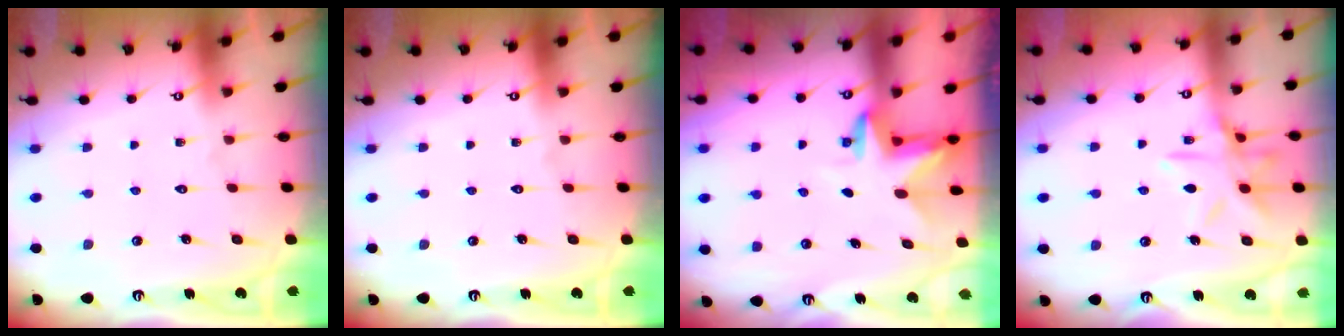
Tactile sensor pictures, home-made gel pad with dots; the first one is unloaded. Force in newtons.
{"total": 0.0}
{"total": 3.2, "press": 3.2, "slide": 0.1}
{"total": 11.8, "press": 11.7, "slide": 0.9}